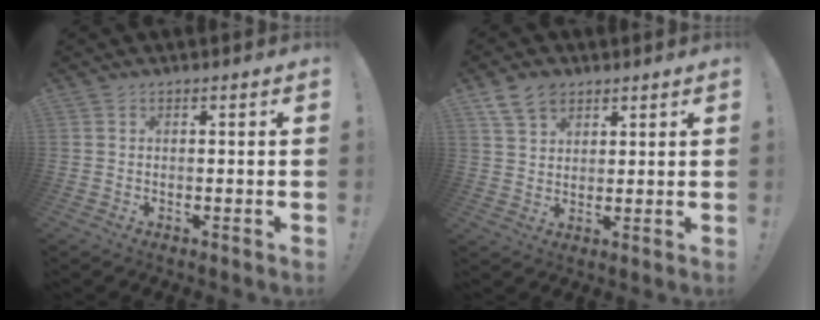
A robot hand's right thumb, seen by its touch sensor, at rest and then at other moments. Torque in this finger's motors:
{"motor_torque": [-0.24, 1.09, 0.00, 0.32, 0.00]}